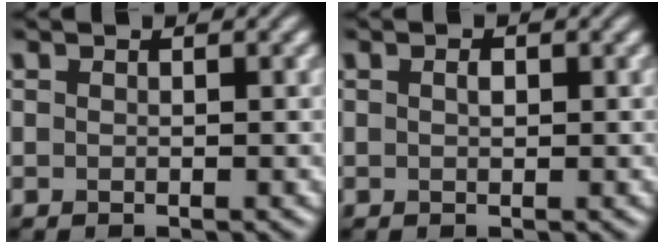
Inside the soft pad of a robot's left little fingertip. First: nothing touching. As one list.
[{"total": 0.8, "force": [0.2, 0.4, 0.6], "torque": [-0.013, 0.002, 0.003]}]